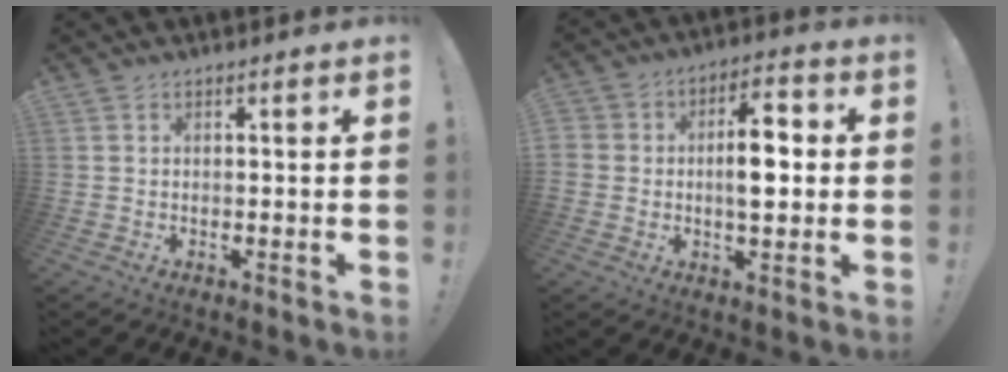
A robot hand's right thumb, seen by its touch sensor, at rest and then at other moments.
{"total": 10.3, "force": [-1.0, 6.9, 7.6], "torque": [-0.119, 0.021, -0.018]}